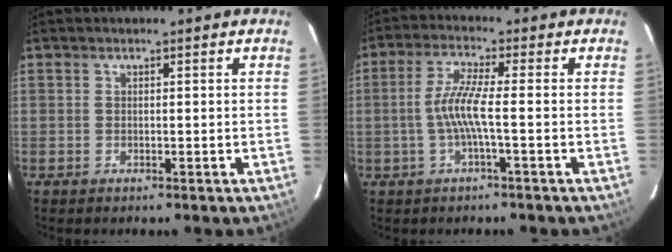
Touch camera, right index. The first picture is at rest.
{"total": 5.9, "force": [-1.3, -0.3, 5.7], "torque": [-0.125, 0.003, -0.024]}